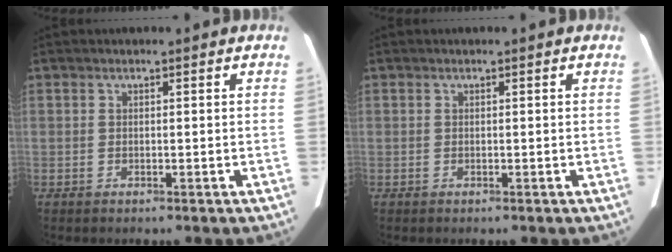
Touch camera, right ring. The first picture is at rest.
{"total": 0.0}